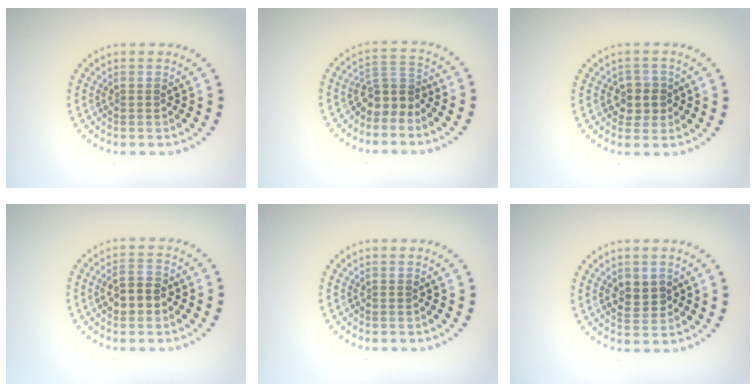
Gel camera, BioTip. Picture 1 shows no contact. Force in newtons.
{"total": 2.9, "press": 2.1, "slide": 2.0}
{"total": 2.4, "press": 2.1, "slide": 1.0}
{"total": 2.9, "press": 2.9, "slide": 0.4}
{"total": 0.0}
{"total": 2.4, "press": 2.4, "slide": 0.3}